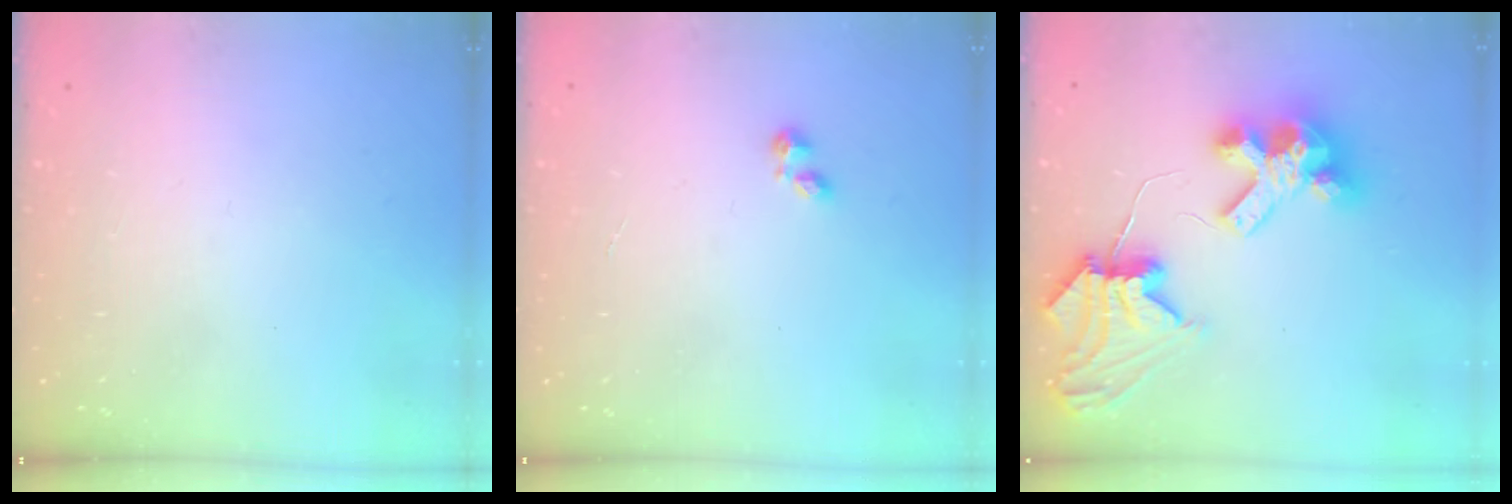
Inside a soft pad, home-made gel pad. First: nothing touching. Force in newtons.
{"total": 1.7, "press": 1.7, "slide": 0.5}
{"total": 10.2, "press": 10.1, "slide": 1.5}